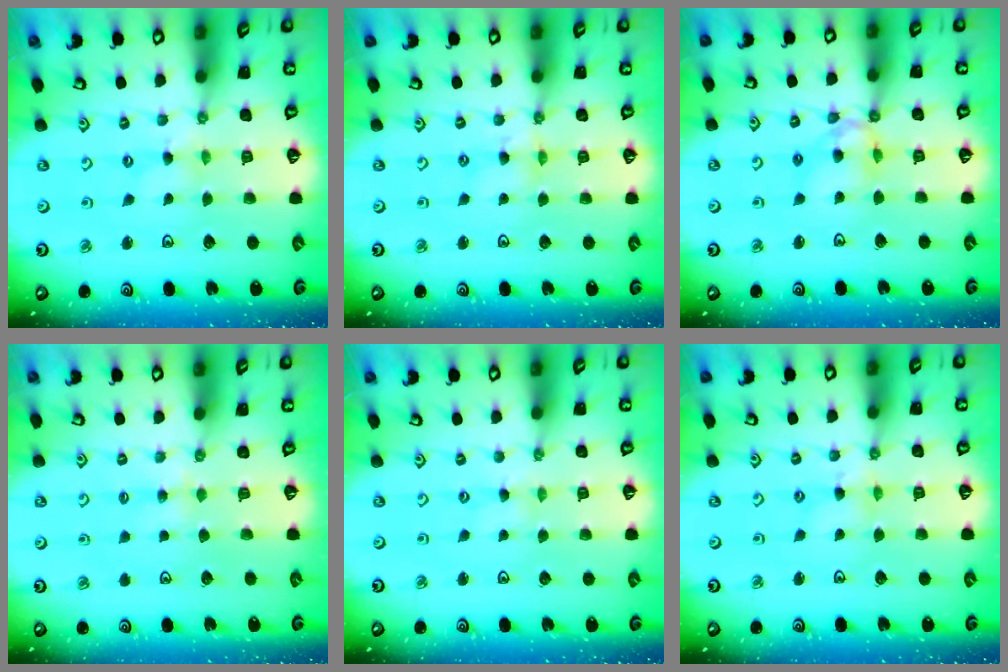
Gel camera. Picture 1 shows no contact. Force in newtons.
{"total": 1.7, "press": 1.7, "slide": 0.2}
{"total": 8.6, "press": 8.5, "slide": 1.0}
{"total": 3.5, "press": 3.4, "slide": 0.4}
{"total": 0.0}
{"total": 2.9, "press": 2.9, "slide": 0.4}